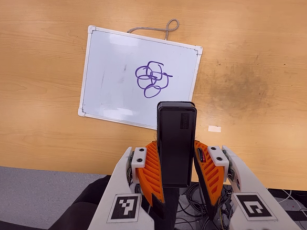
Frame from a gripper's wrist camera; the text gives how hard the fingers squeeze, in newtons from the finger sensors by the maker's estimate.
{"total": 5.7, "left": 3.9, "right": 7.5}